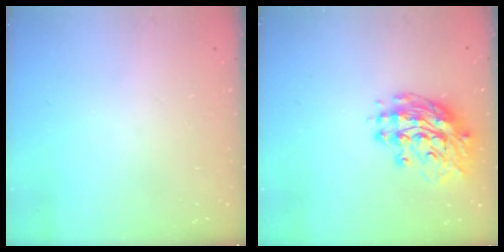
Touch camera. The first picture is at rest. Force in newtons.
{"total": 14.0, "press": 14.0, "slide": 1.3}